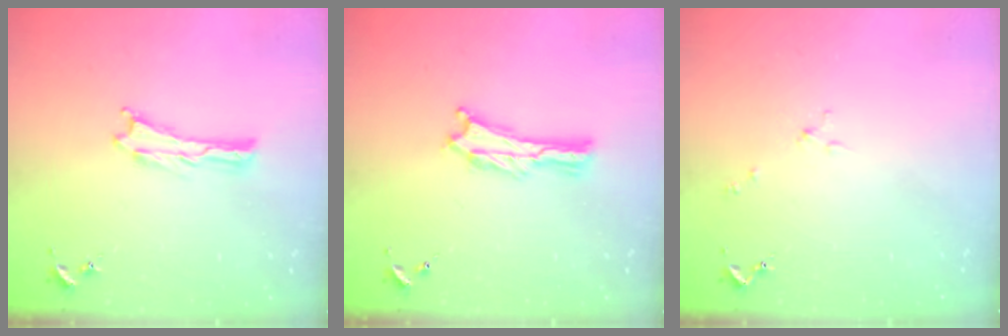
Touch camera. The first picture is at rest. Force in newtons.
{"total": 0.8, "press": 0.7, "slide": 0.2}
{"total": 1.7, "press": 1.7, "slide": 0.3}